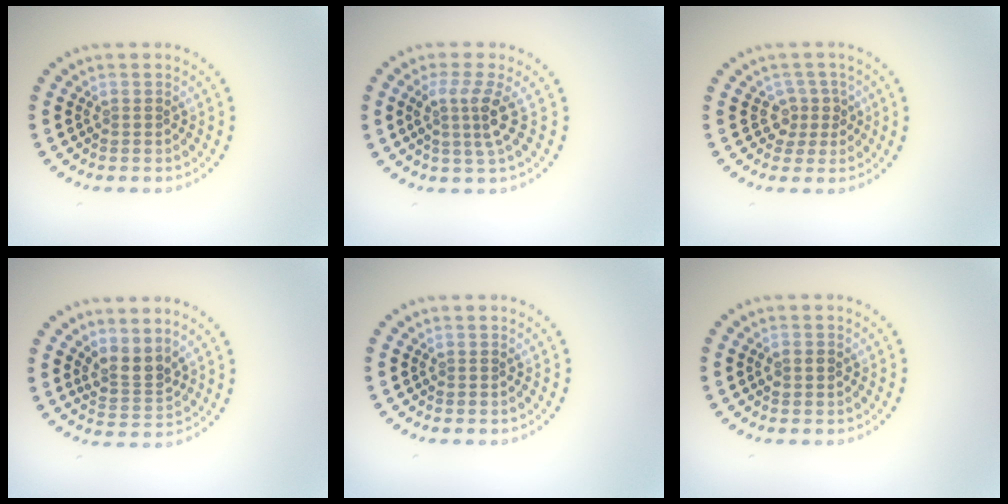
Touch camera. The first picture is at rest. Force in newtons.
{"total": 3.0, "press": 2.1, "slide": 2.1}
{"total": 2.2, "press": 1.6, "slide": 1.5}
{"total": 2.6, "press": 1.9, "slide": 1.7}
{"total": 0.0}
{"total": 1.3, "press": 1.3, "slide": 0.2}